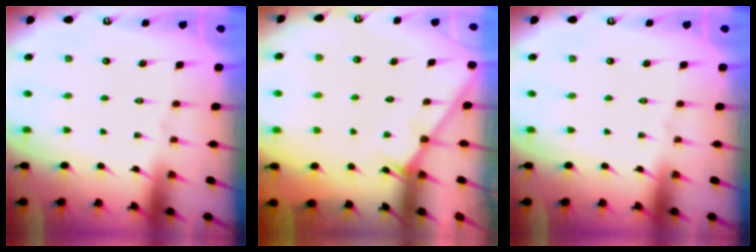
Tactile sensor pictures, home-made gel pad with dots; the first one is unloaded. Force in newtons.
{"total": 3.1, "press": 3.1, "slide": 0.3}
{"total": 0.0}